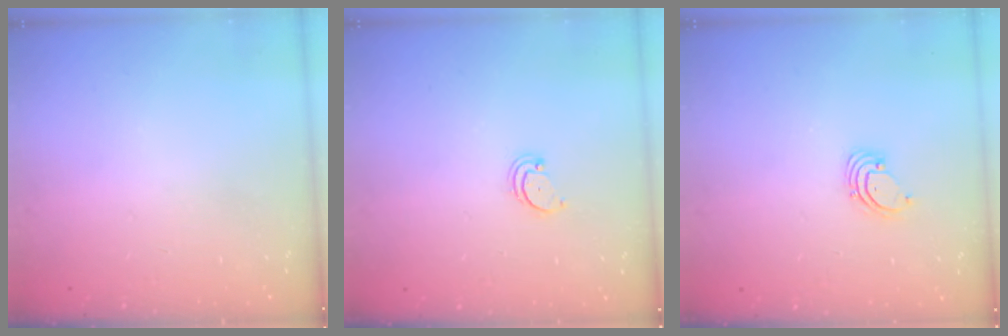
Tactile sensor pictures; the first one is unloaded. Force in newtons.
{"total": 2.4, "press": 2.3, "slide": 0.5}
{"total": 1.5, "press": 1.5, "slide": 0.1}